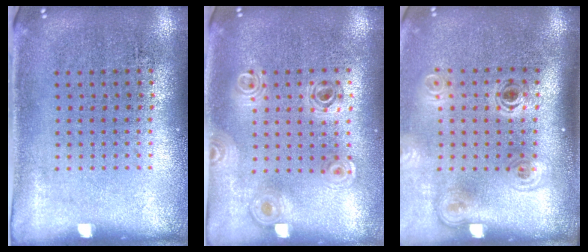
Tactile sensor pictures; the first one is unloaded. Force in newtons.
{"total": 0.8, "press": 0.8, "slide": 0.1}
{"total": 2.0, "press": 1.3, "slide": 1.5}